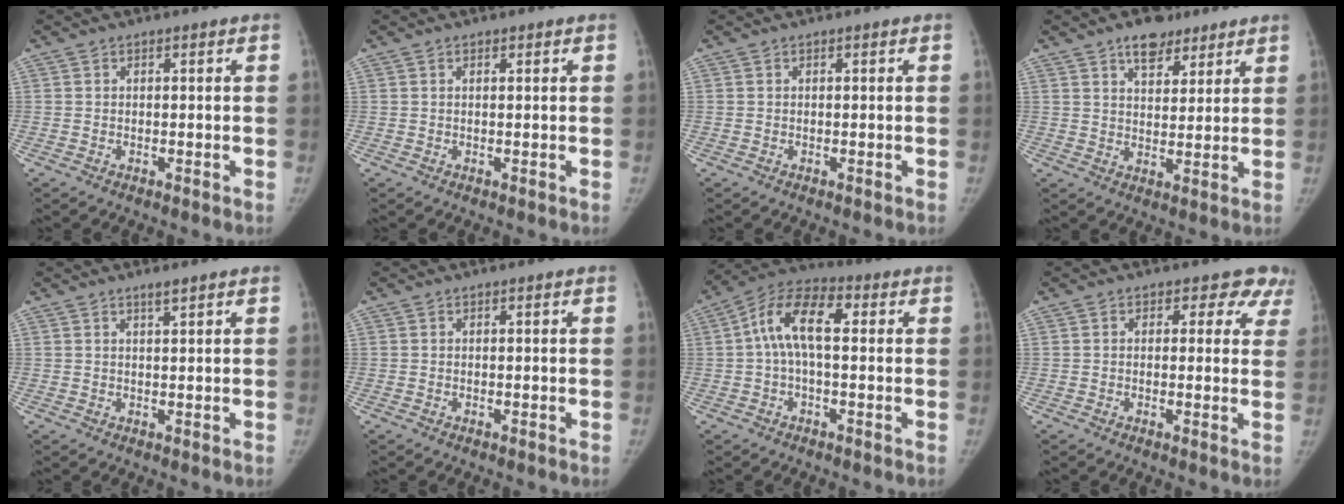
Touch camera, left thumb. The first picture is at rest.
{"total": 0.5, "force": [0.3, 0.3, 0.3], "torque": [-0.003, -0.001, 0.003]}
{"total": 0.0}
{"total": 7.6, "force": [5.0, 4.3, 3.8], "torque": [-0.029, -0.025, 0.078]}
{"total": 1.4, "force": [1.2, 0.1, 0.8], "torque": [-0.009, -0.009, 0.021]}
{"total": 0.0}
{"total": 10.7, "force": [1.3, 5.2, 9.2], "torque": [-0.166, 0.036, 0.012]}
{"total": 6.0, "force": [4.3, 4.1, 1.0], "torque": [0.043, -0.011, 0.027]}